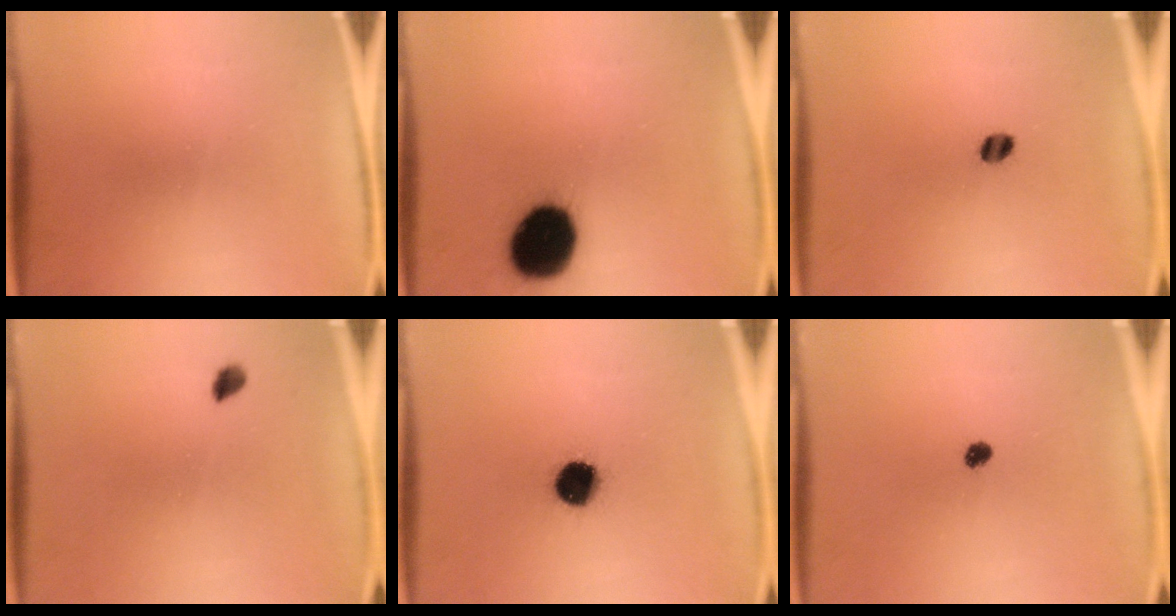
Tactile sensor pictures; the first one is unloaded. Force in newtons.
{"total": 18.6}
{"total": 2.8}
{"total": 1.6}
{"total": 10.6}
{"total": 1.9}